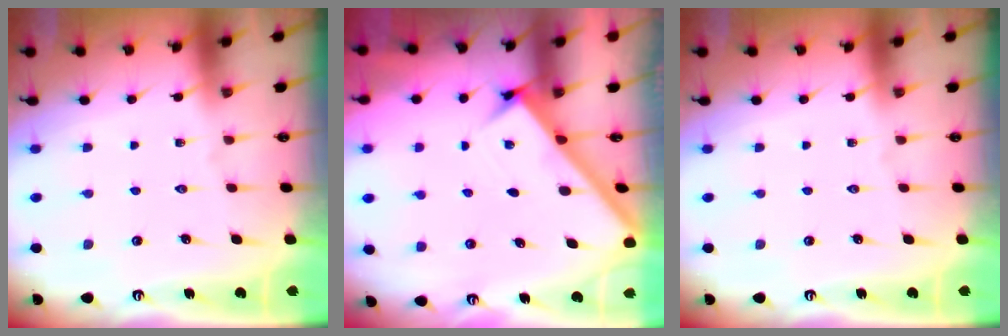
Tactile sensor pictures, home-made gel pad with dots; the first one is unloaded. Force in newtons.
{"total": 2.8, "press": 2.7, "slide": 0.4}
{"total": 0.0}